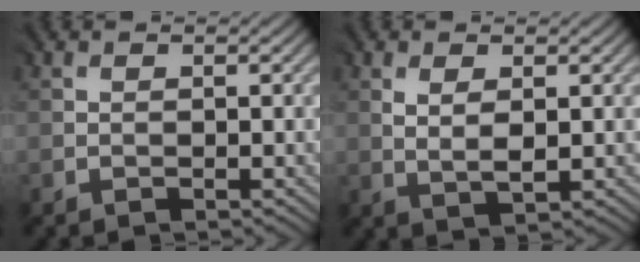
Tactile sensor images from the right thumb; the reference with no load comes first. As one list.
[{"total": 2.7, "force": [0.9, 1.1, 2.2], "torque": [-0.050, -0.004, 0.025]}]